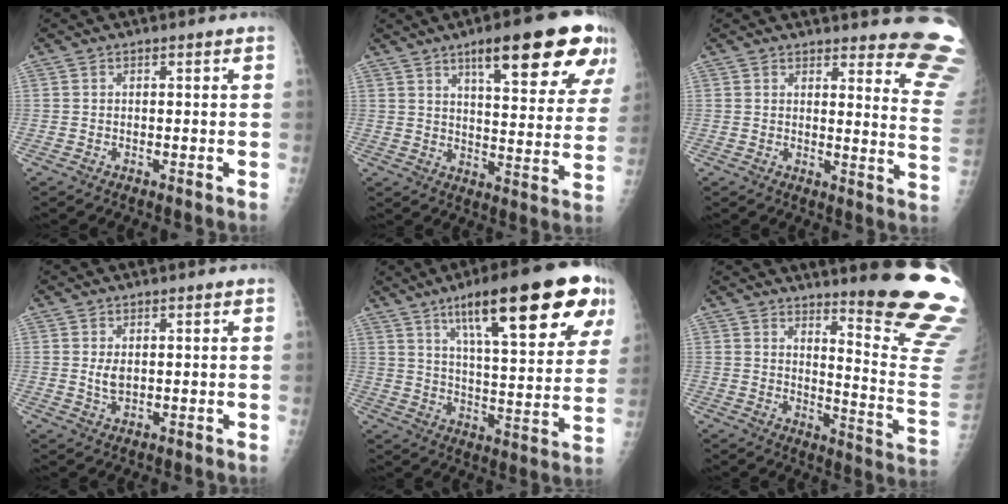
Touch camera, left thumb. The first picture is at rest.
{"total": 20.9, "force": [11.7, 5.1, 16.5], "torque": [-0.196, -0.035, 0.164]}
{"total": 14.3, "force": [13.2, 2.1, 5.1], "torque": [-0.024, -0.137, 0.123]}
{"total": 2.7, "force": [0.7, 1.5, 2.1], "torque": [-0.031, -0.008, 0.016]}
{"total": 25.7, "force": [13.6, 6.2, 21.0], "torque": [-0.285, -0.026, 0.207]}
{"total": 18.7, "force": [14.7, 0.6, 11.6], "torque": [-0.131, -0.166, 0.189]}